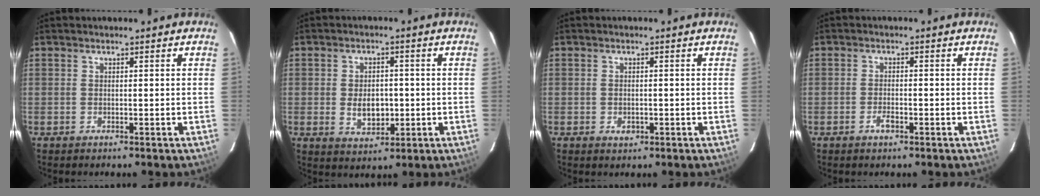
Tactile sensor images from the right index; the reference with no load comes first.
{"total": 6.1, "force": [-0.7, 4.0, 4.6], "torque": [-0.084, 0.000, -0.002]}
{"total": 1.8, "force": [-0.6, 1.3, 1.1], "torque": [-0.016, 0.001, -0.006]}
{"total": 2.2, "force": [-1.2, 0.9, 1.5], "torque": [-0.034, 0.002, -0.022]}